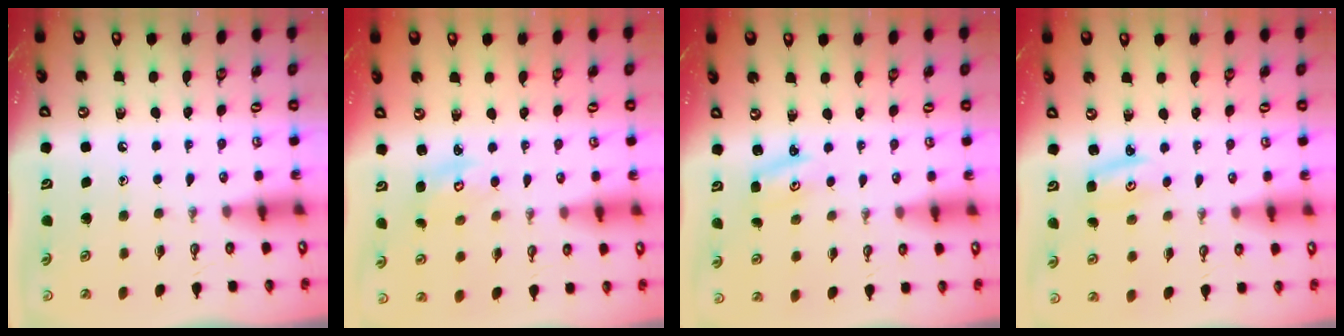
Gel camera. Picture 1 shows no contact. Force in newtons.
{"total": 3.8, "press": 3.8, "slide": 0.5}
{"total": 3.2, "press": 3.2, "slide": 0.3}
{"total": 2.7, "press": 2.7, "slide": 0.2}